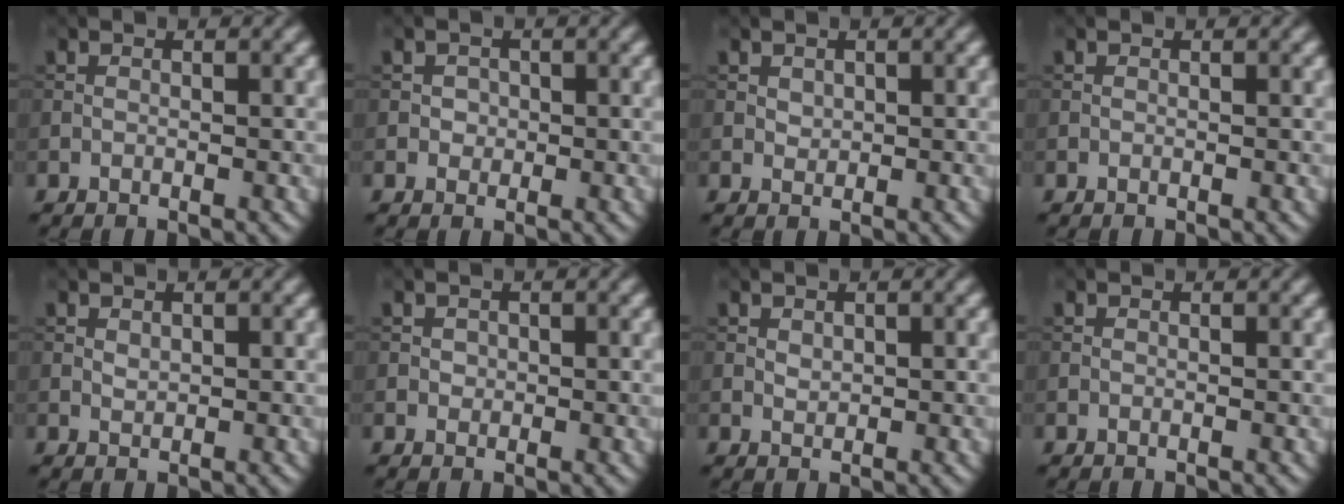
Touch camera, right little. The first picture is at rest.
{"total": 1.0, "force": [0.1, 1.0, 0.3], "torque": [0.000, -0.002, 0.003]}
{"total": 0.8, "force": [0.4, 0.7, 0.3], "torque": [-0.007, -0.003, 0.009]}
{"total": 0.0}
{"total": 0.7, "force": [0.3, 0.4, 0.4], "torque": [-0.011, -0.001, 0.007]}
{"total": 0.7, "force": [0.2, 0.7, 0.2], "torque": [0.000, -0.003, 0.002]}
{"total": 0.8, "force": [0.3, 0.6, 0.5], "torque": [-0.012, -0.002, 0.008]}
{"total": 0.0}